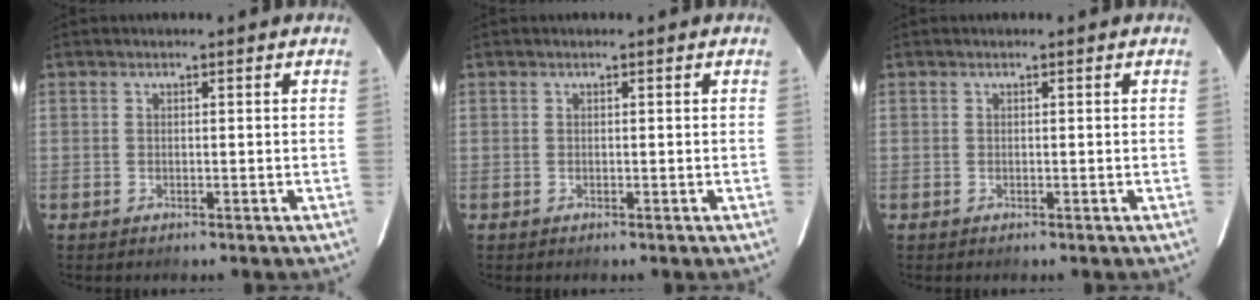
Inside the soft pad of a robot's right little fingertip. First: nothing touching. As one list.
[{"total": 0.0}, {"total": 0.0}]